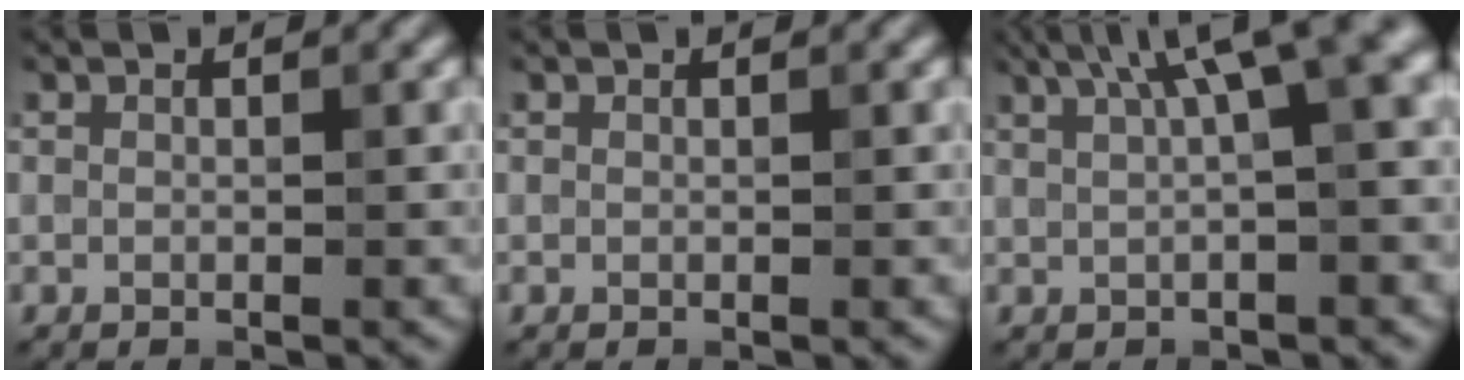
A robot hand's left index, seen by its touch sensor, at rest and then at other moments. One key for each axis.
{"total": 0.0}
{"total": 8.1, "fx": 3.5, "fy": 2.2, "fz": 7.0, "tx": -0.069, "ty": 0.033, "tz": 0.051}